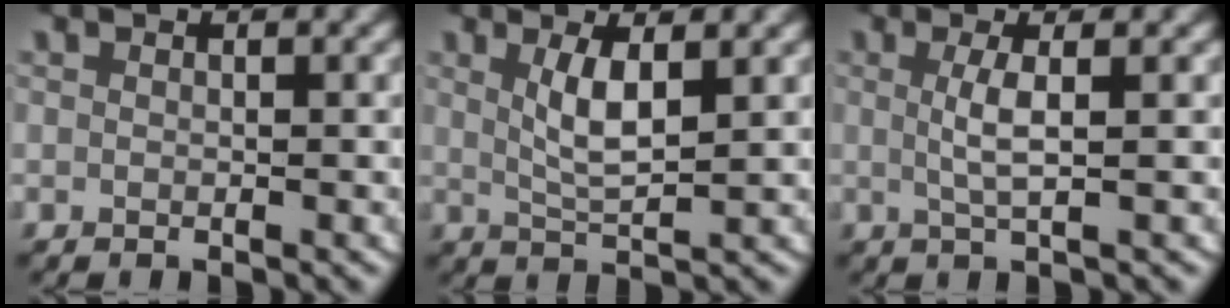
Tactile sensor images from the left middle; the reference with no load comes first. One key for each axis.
{"total": 3.1, "fx": 1.0, "fy": 0.6, "fz": 2.9, "tx": -0.060, "ty": -0.007, "tz": 0.024}
{"total": 2.3, "fx": 0.4, "fy": -0.1, "fz": 2.3, "tx": -0.048, "ty": -0.001, "tz": 0.009}